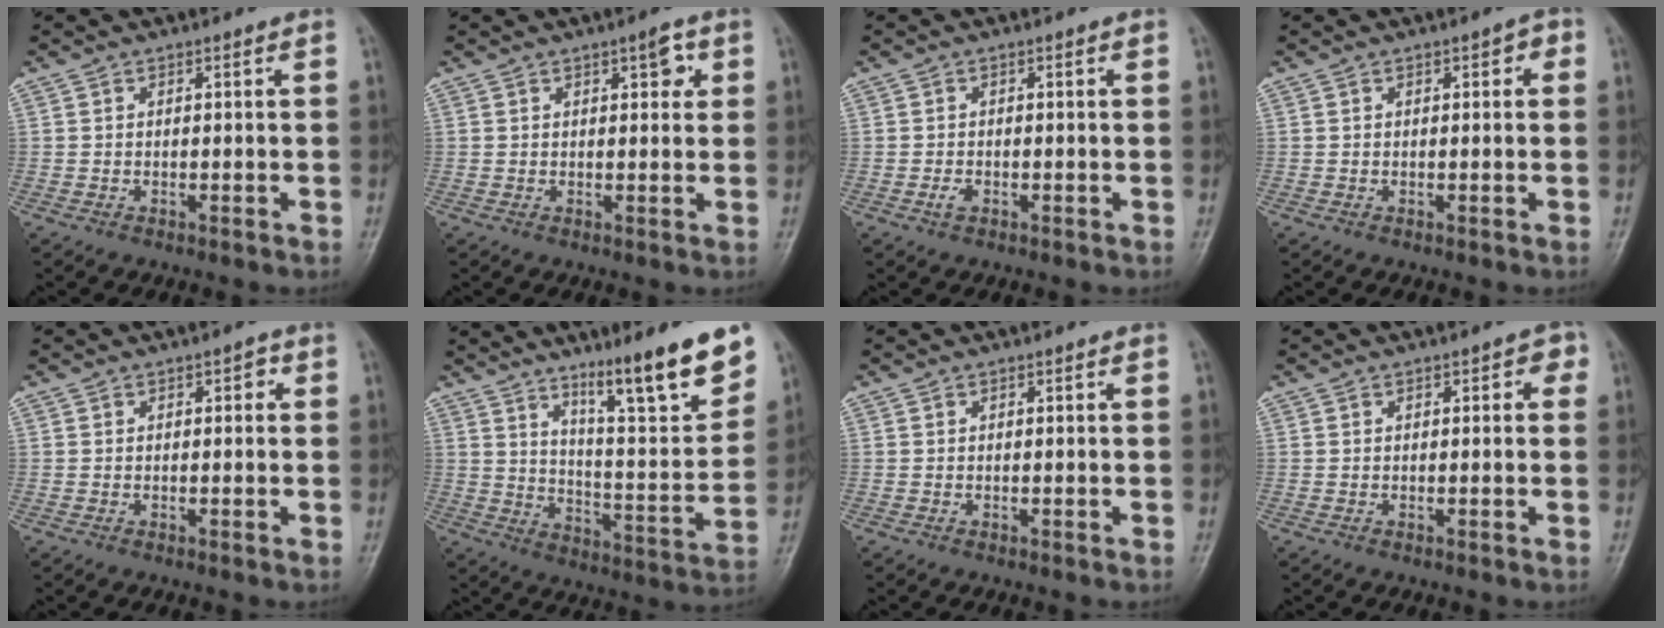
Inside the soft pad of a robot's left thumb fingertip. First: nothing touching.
{"total": 3.5, "force": [1.6, 1.4, 2.8], "torque": [-0.026, -0.003, 0.019]}
{"total": 1.3, "force": [-0.6, 0.8, 0.9], "torque": [-0.020, 0.002, -0.012]}
{"total": 2.3, "force": [0.7, 1.1, 1.9], "torque": [-0.016, 0.004, 0.005]}
{"total": 1.7, "force": [0.6, 0.9, 1.3], "torque": [-0.008, 0.003, 0.003]}
{"total": 16.9, "force": [11.4, 2.0, 12.3], "torque": [-0.162, -0.076, 0.186]}
{"total": 0.0}
{"total": 2.6, "force": [0.9, 1.4, 2.0], "torque": [-0.011, 0.003, 0.005]}